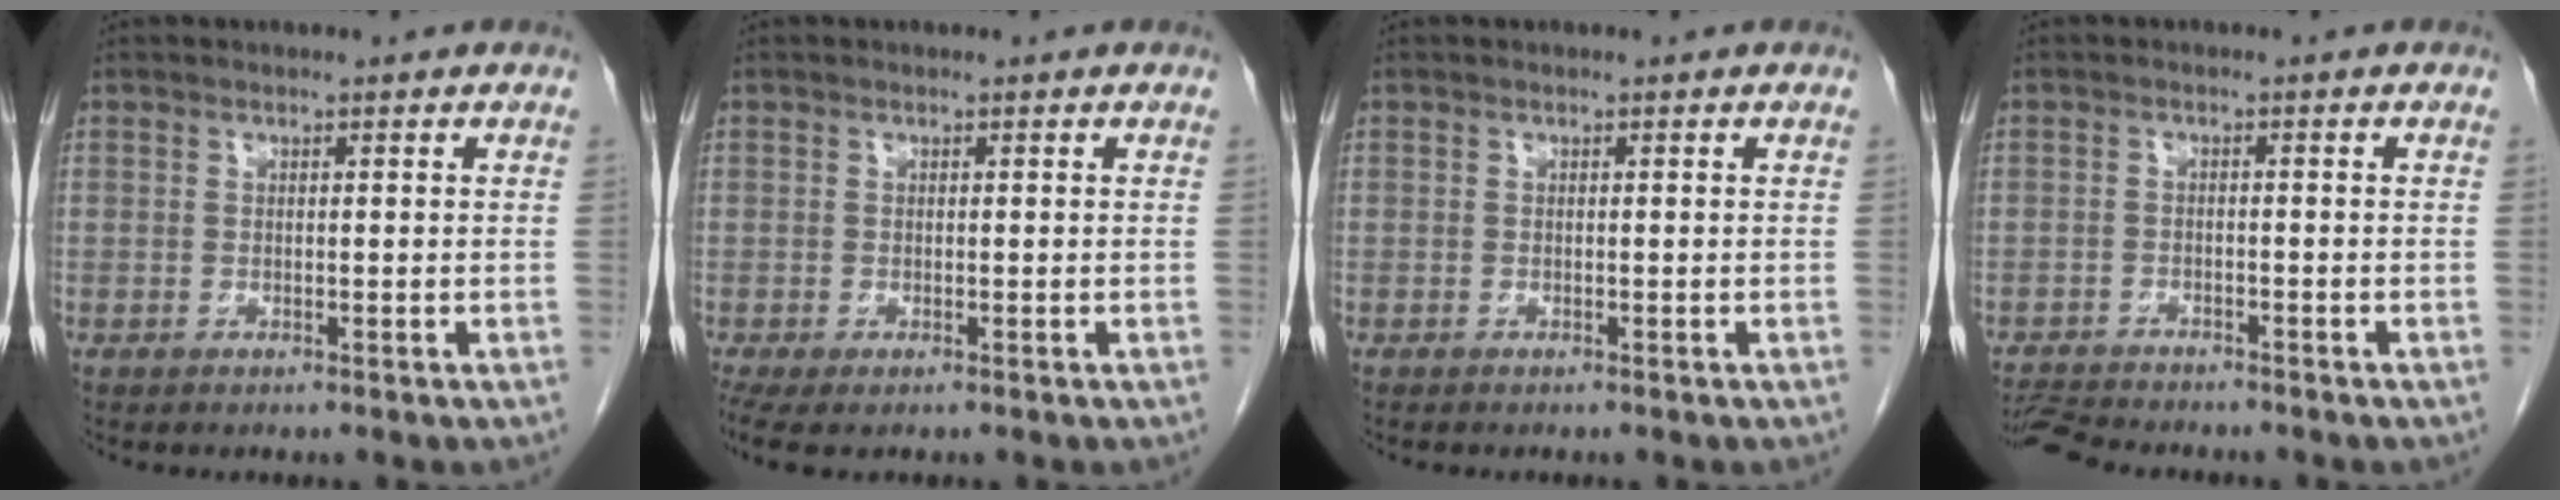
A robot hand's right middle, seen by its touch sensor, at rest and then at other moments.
{"total": 4.0, "force": [-2.5, 1.6, 2.7], "torque": [-0.052, -0.013, -0.041]}
{"total": 0.5, "force": [-0.4, 0.1, 0.2], "torque": [-0.002, -0.001, -0.004]}
{"total": 6.2, "force": [-5.9, 0.6, 1.6], "torque": [-0.024, -0.014, -0.096]}